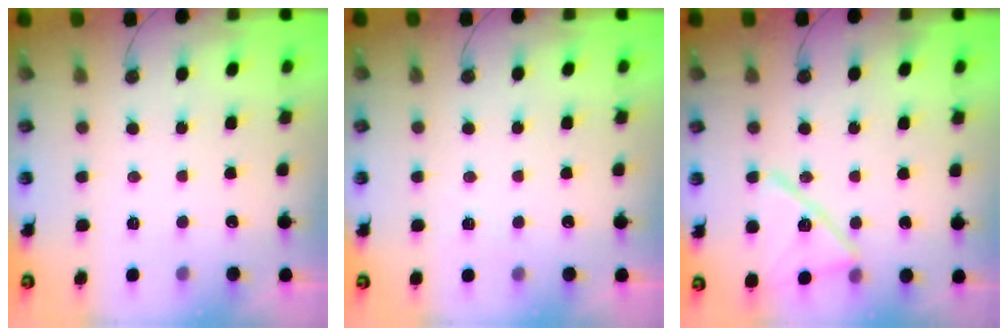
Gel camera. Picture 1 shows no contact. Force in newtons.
{"total": 3.0, "press": 3.0, "slide": 0.7}
{"total": 14.2, "press": 14.2, "slide": 0.5}